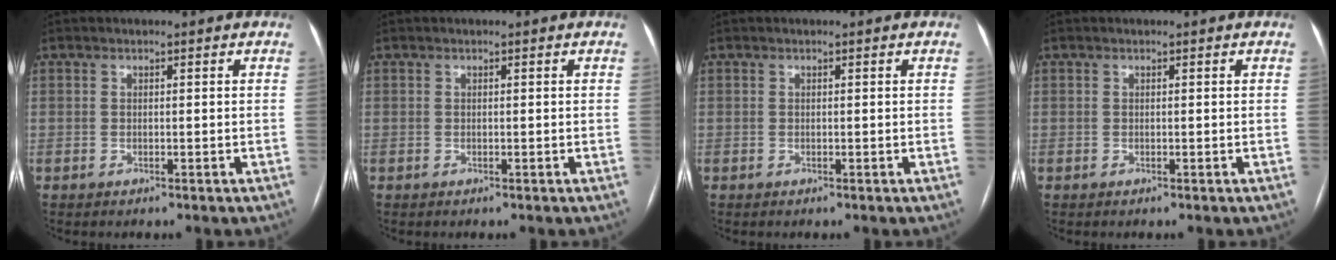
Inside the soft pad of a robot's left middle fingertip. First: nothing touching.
{"total": 0.0}
{"total": 0.0}
{"total": 0.0}